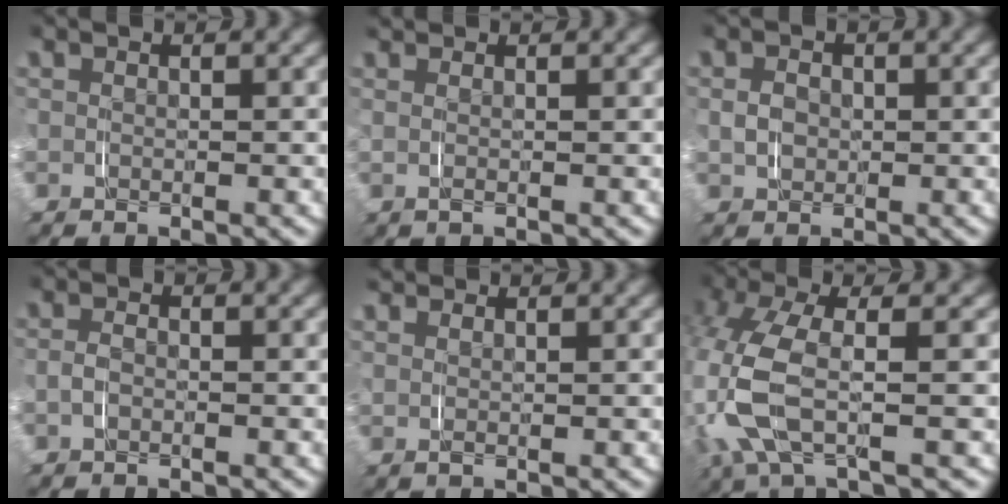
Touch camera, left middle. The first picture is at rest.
{"total": 1.1, "force": [0.6, 0.1, 0.8], "torque": [-0.018, 0.006, 0.009]}
{"total": 1.7, "force": [0.0, 1.4, 0.9], "torque": [-0.020, 0.002, 0.003]}
{"total": 1.0, "force": [-0.6, 0.5, 0.7], "torque": [-0.021, 0.000, -0.010]}
{"total": 1.3, "force": [1.1, 0.3, 0.6], "torque": [-0.011, 0.004, 0.021]}
{"total": 6.4, "force": [0.1, 2.6, 5.9], "torque": [-0.163, -0.002, 0.005]}